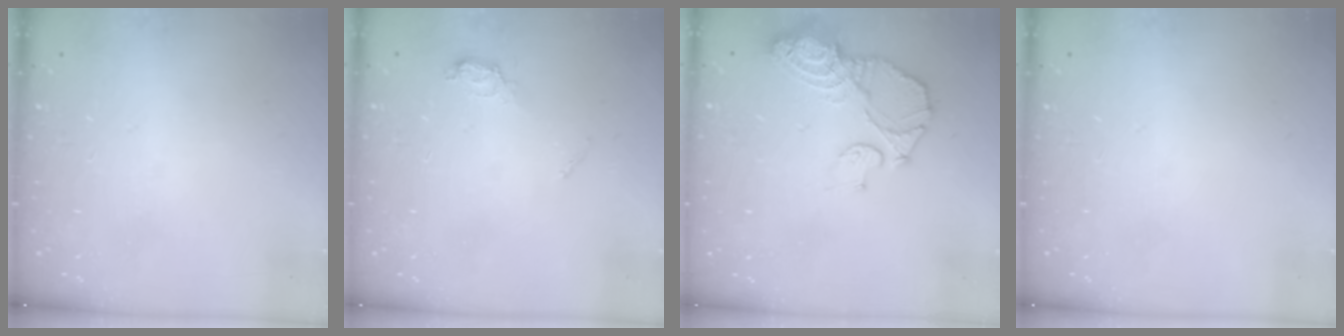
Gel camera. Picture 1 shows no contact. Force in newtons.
{"total": 6.1, "press": 6.0, "slide": 0.6}
{"total": 10.5, "press": 10.4, "slide": 0.9}
{"total": 0.0}